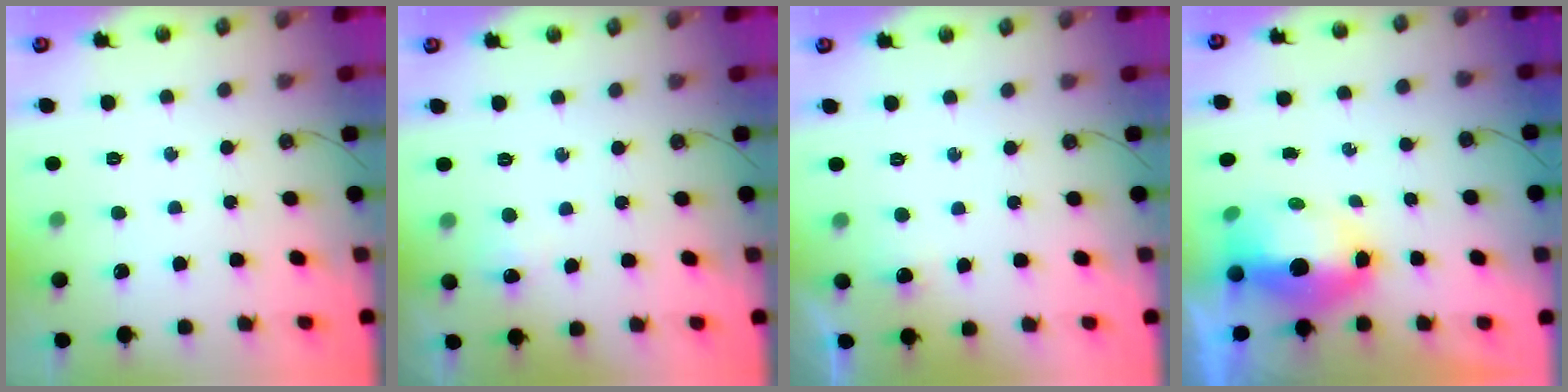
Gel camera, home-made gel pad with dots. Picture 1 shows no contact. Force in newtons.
{"total": 5.4, "press": 5.4, "slide": 0.7}
{"total": 3.0, "press": 2.8, "slide": 1.0}
{"total": 8.3, "press": 8.2, "slide": 1.0}